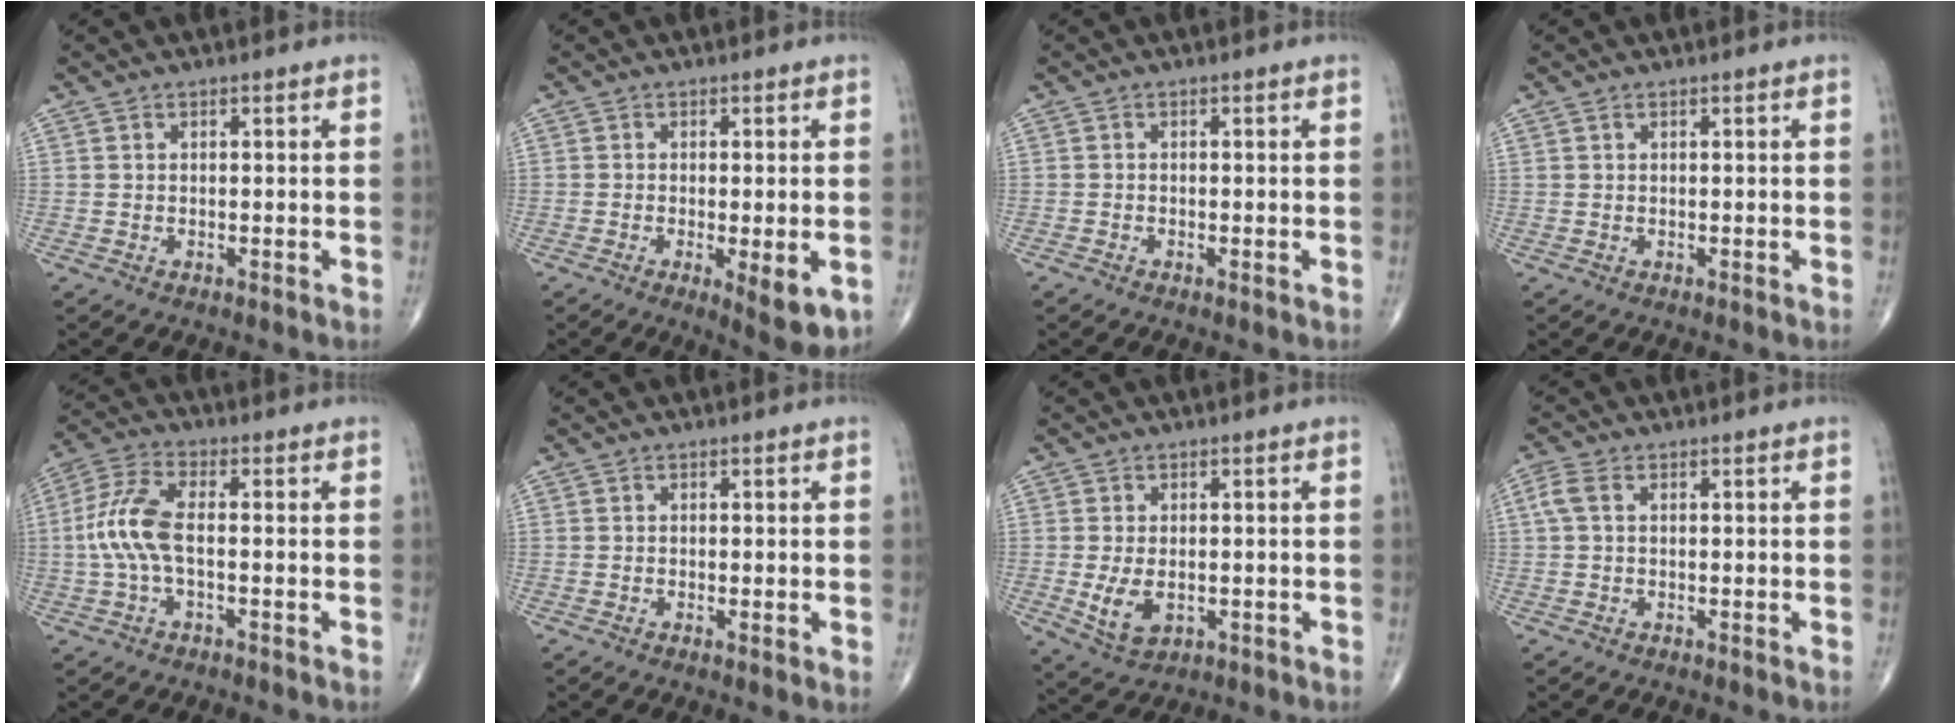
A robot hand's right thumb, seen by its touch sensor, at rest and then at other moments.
{"total": 7.1, "force": [-2.1, 2.1, 6.5], "torque": [-0.091, -0.018, -0.027]}
{"total": 0.6, "force": [-0.4, 0.3, 0.4], "torque": [-0.007, -0.001, -0.008]}
{"total": 0.0}
{"total": 8.6, "force": [-0.8, 3.5, 7.9], "torque": [-0.195, 0.023, -0.019]}
{"total": 1.1, "force": [-0.1, 0.2, 1.1], "torque": [-0.024, -0.005, -0.005]}
{"total": 6.1, "force": [-1.0, 3.8, 4.7], "torque": [-0.084, -0.009, -0.008]}
{"total": 2.8, "force": [0.5, 1.6, 2.2], "torque": [-0.064, 0.013, 0.009]}